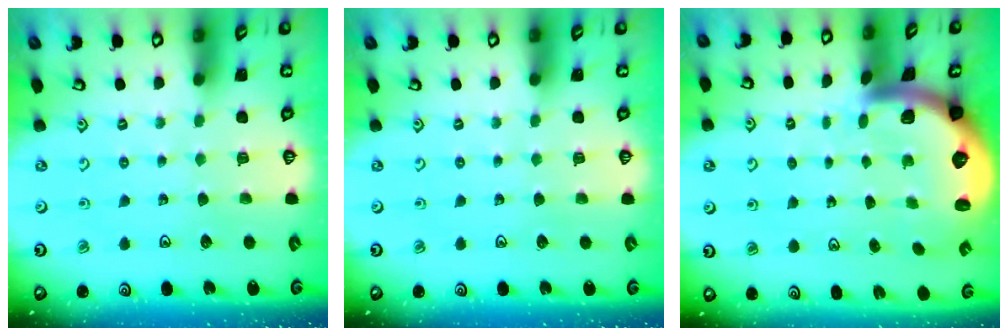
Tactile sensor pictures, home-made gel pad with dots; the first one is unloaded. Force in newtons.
{"total": 0.0}
{"total": 2.7, "press": 2.5, "slide": 0.9}